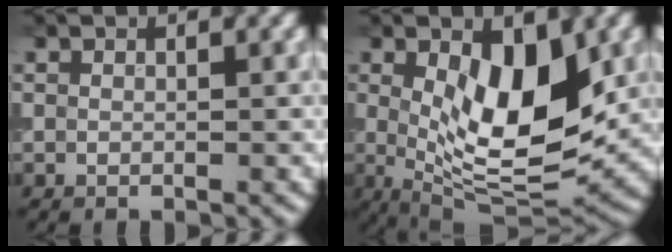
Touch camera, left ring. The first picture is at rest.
{"total": 9.9, "force": [1.2, 3.9, 9.0], "torque": [-0.142, -0.009, 0.020]}